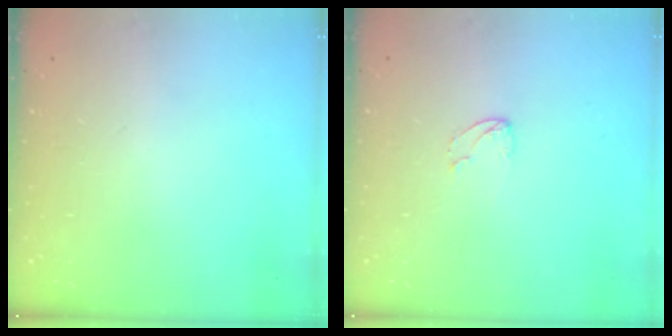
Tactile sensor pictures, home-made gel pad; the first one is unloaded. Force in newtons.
{"total": 2.8, "press": 2.8, "slide": 0.2}